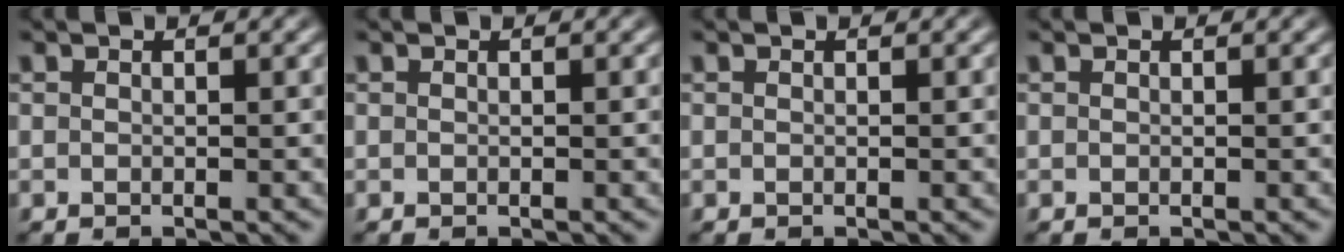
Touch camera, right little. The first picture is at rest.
{"total": 0.0}
{"total": 0.0}
{"total": 0.0}